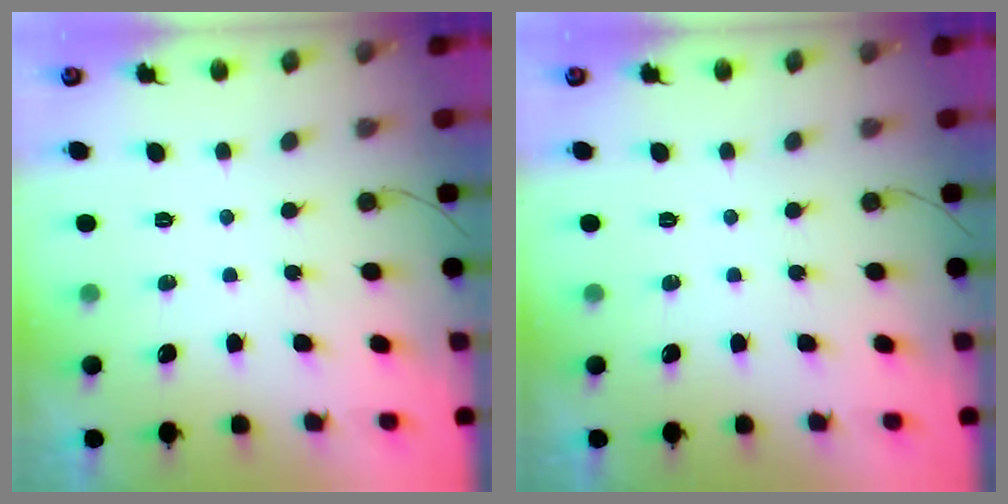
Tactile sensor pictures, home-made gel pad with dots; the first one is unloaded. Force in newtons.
{"total": 0.0}